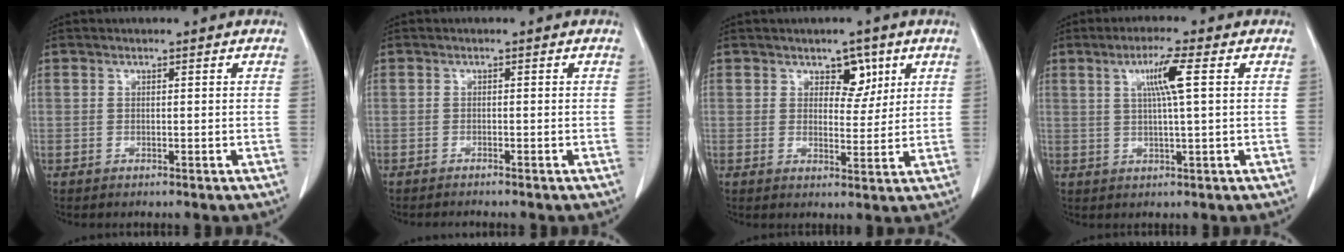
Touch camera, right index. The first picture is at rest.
{"total": 2.2, "force": [-2.0, 0.0, 0.9], "torque": [-0.014, -0.001, -0.025]}
{"total": 4.2, "force": [2.2, 2.6, 2.5], "torque": [-0.024, 0.002, 0.034]}
{"total": 5.4, "force": [1.5, -0.5, 5.2], "torque": [-0.093, 0.001, 0.027]}